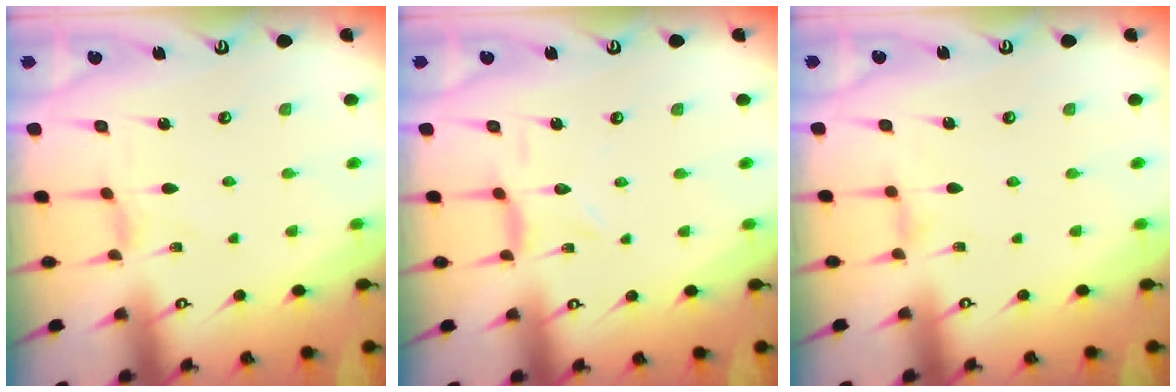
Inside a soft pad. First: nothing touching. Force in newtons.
{"total": 1.2, "press": 1.2, "slide": 0.1}
{"total": 1.8, "press": 1.7, "slide": 0.4}